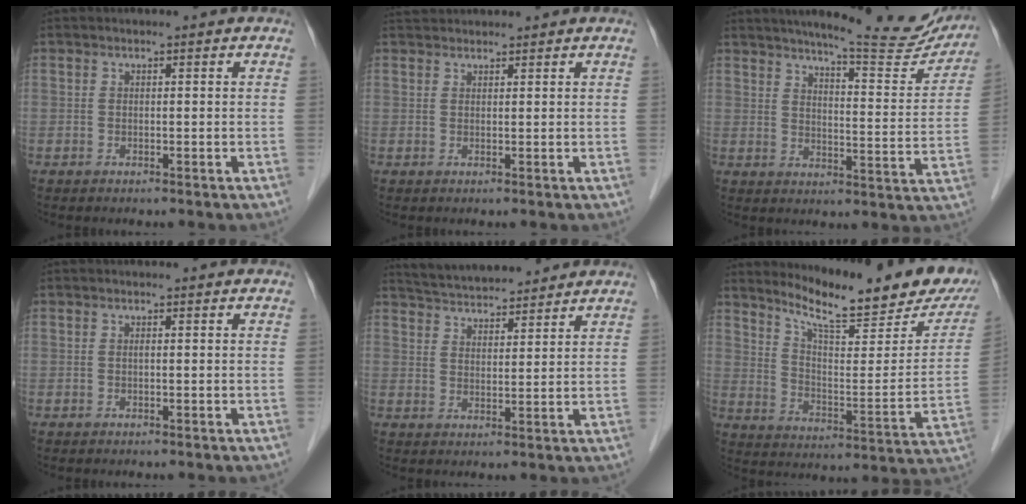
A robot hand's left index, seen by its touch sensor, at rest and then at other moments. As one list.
[{"total": 3.0, "force": [3.0, 0.5, 0.4], "torque": [-0.008, 0.034, 0.054]}, {"total": 18.7, "force": [16.8, 1.9, 7.9], "torque": [-0.102, -0.047, 0.204]}, {"total": 0.0}, {"total": 11.1, "force": [10.5, 1.8, 3.2], "torque": [-0.058, 0.023, 0.166]}, {"total": 21.0, "force": [17.5, 3.0, 11.2], "torque": [-0.172, -0.047, 0.243]}]